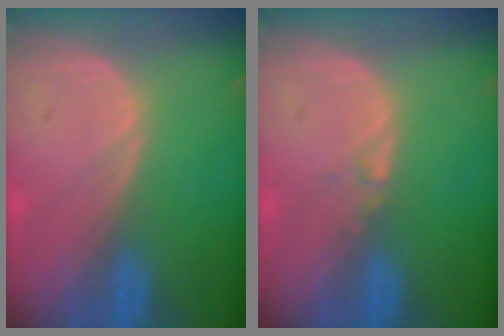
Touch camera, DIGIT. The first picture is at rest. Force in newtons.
{"total": 0.6, "press": 0.6, "slide": 0.2}